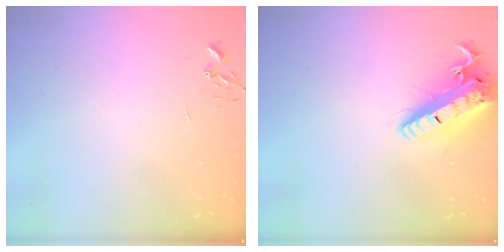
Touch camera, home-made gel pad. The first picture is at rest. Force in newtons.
{"total": 21.8, "press": 21.4, "slide": 4.2}